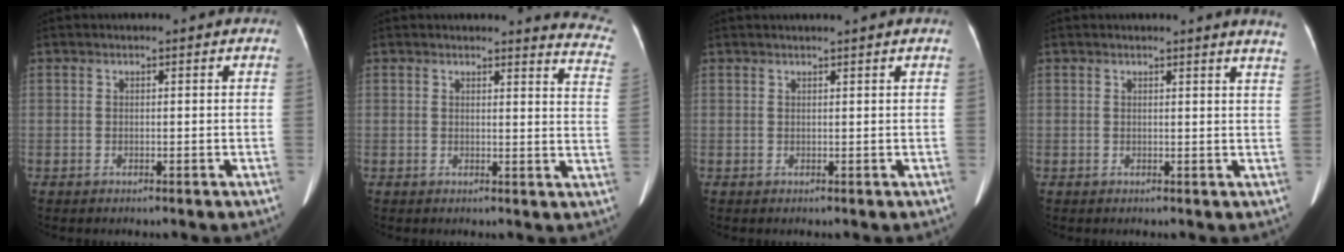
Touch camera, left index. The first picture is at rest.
{"total": 8.2, "force": [8.1, 0.3, 1.1], "torque": [0.010, -0.084, 0.050]}
{"total": 1.5, "force": [1.3, -0.5, 0.7], "torque": [-0.013, 0.010, 0.030]}
{"total": 4.0, "force": [3.6, -0.6, 1.6], "torque": [-0.018, -0.017, 0.017]}